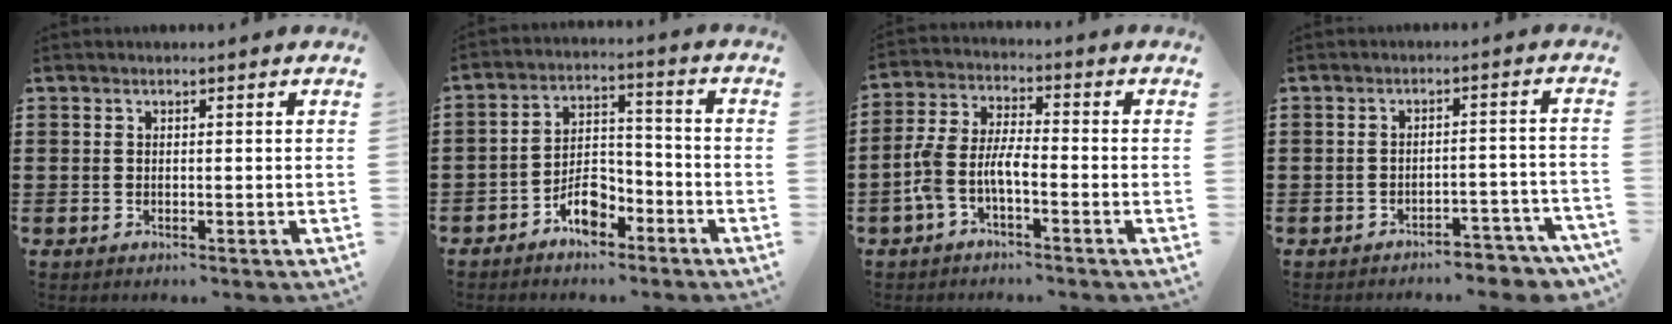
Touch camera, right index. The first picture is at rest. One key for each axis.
{"total": 6.2, "fx": -4.3, "fy": 3.0, "fz": 3.4, "tx": -0.067, "ty": 0.016, "tz": -0.081}
{"total": 5.9, "fx": -2.5, "fy": 2.2, "fz": 4.9, "tx": -0.127, "ty": -0.006, "tz": -0.055}
{"total": 3.7, "fx": -3.5, "fy": 0.4, "fz": 1.1, "tx": -0.021, "ty": 0.003, "tz": -0.072}